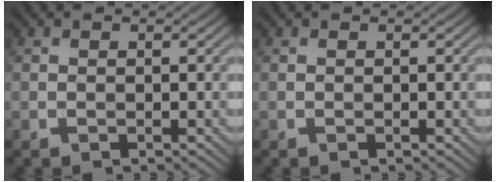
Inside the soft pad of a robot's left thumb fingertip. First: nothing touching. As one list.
[{"total": 0.0}]